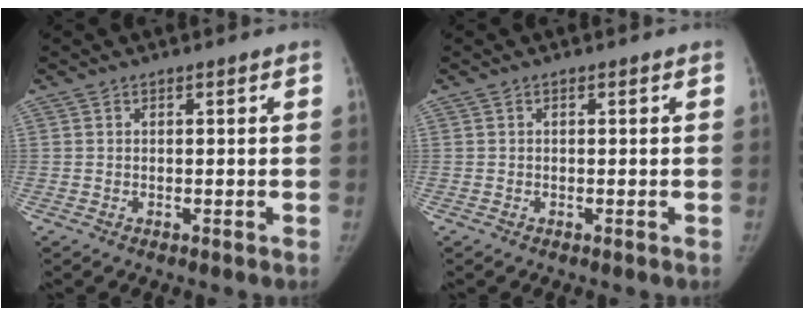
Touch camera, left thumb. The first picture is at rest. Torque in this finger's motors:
{"motor_torque": [0.01, 0.01, 0.02, -0.02, 0.00]}